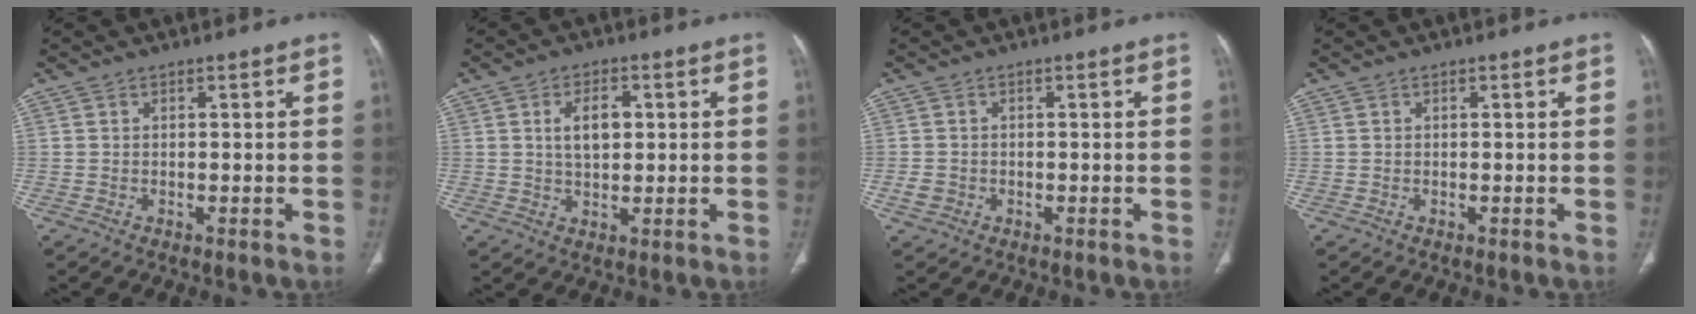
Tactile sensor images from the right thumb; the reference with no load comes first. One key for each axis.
{"total": 5.8, "fx": 1.2, "fy": 3.5, "fz": 4.5, "tx": -0.070, "ty": 0.000, "tz": 0.021}
{"total": 1.9, "fx": -0.7, "fy": 1.6, "fz": 0.7, "tx": -0.014, "ty": 0.004, "tz": -0.010}
{"total": 0.0}